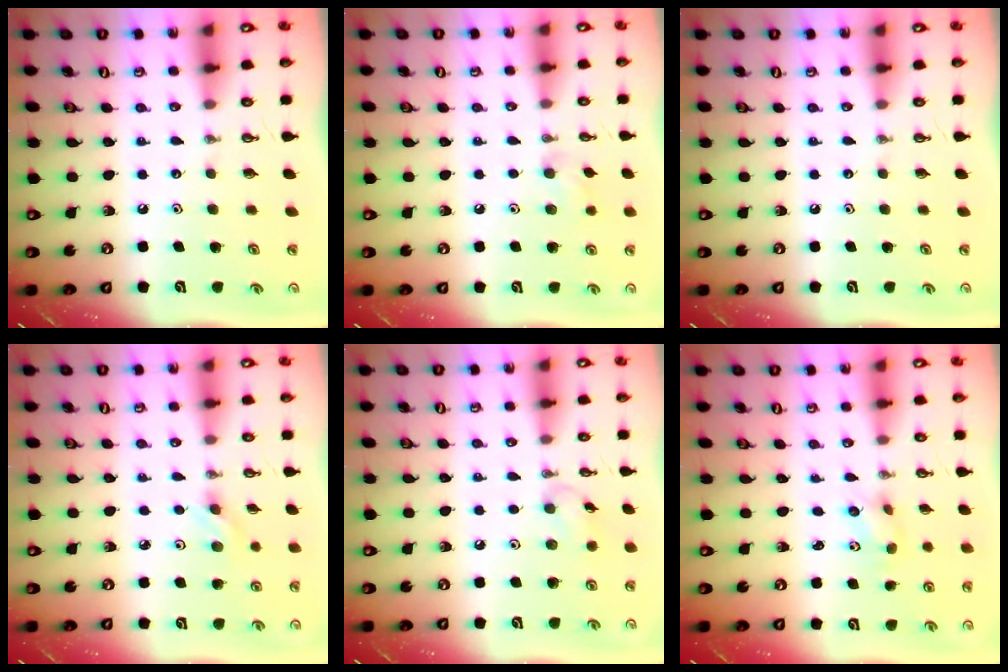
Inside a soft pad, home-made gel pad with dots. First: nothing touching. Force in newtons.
{"total": 7.3, "press": 7.3, "slide": 0.6}
{"total": 0.0}
{"total": 4.6, "press": 3.9, "slide": 2.3}
{"total": 5.6, "press": 5.5, "slide": 0.7}
{"total": 3.4, "press": 3.1, "slide": 1.4}